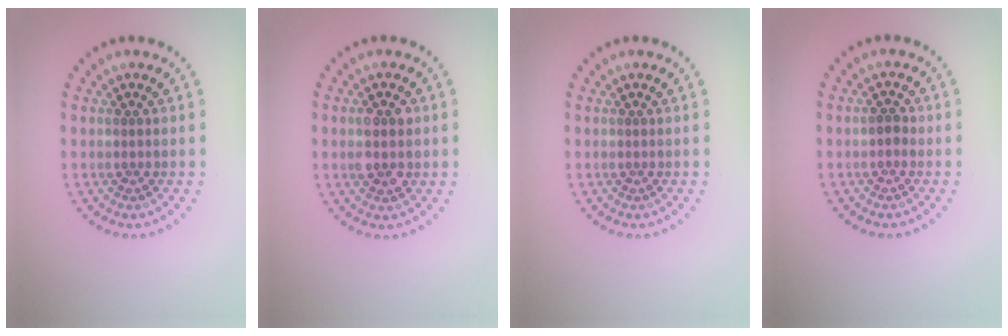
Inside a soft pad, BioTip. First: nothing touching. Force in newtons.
{"total": 2.6, "press": 2.6, "slide": 0.3}
{"total": 0.0}
{"total": 1.0, "press": 0.9, "slide": 0.1}